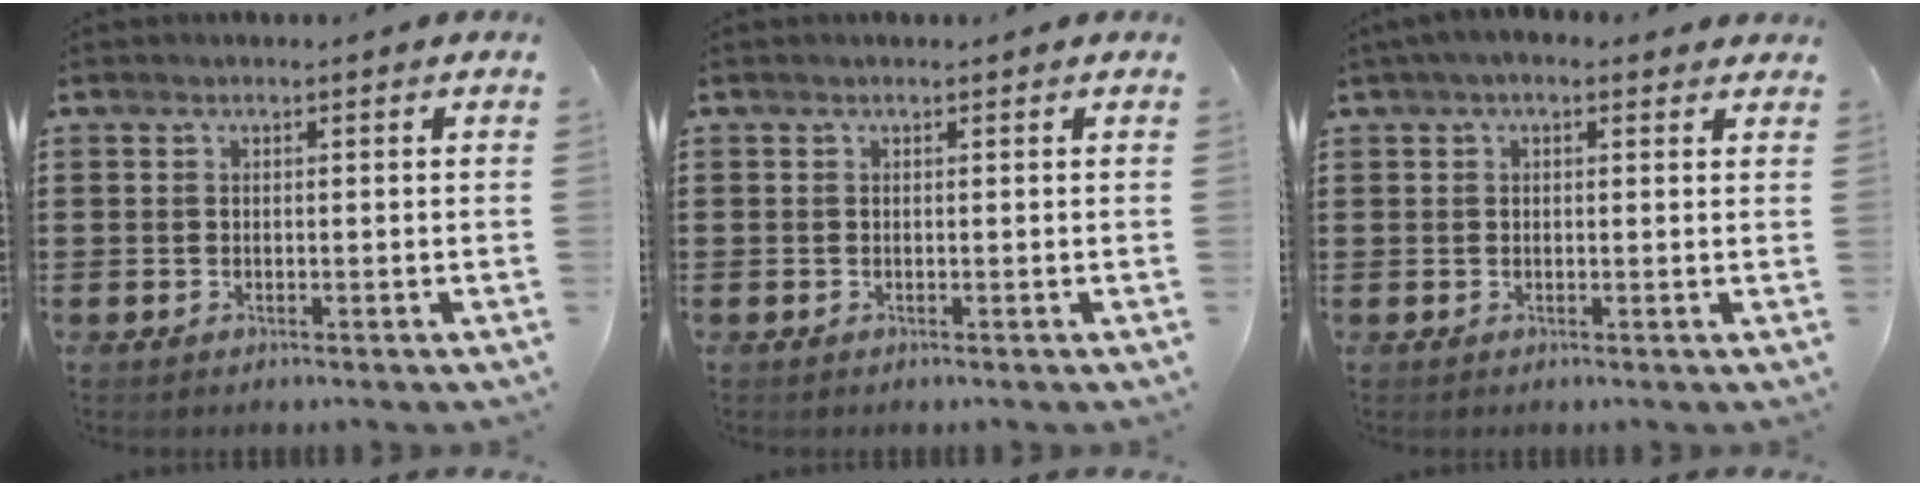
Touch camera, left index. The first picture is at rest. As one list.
[{"total": 0.0}, {"total": 1.9, "force": [0.9, 1.1, 1.3], "torque": [-0.029, 0.008, 0.015]}]